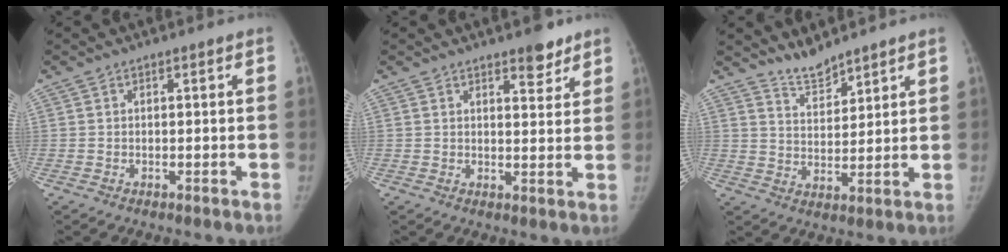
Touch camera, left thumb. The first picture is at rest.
{"total": 4.8, "force": [3.5, 1.9, 2.6], "torque": [-0.015, -0.024, 0.049]}
{"total": 5.3, "force": [5.1, 1.2, 1.1], "torque": [-0.008, -0.043, 0.100]}